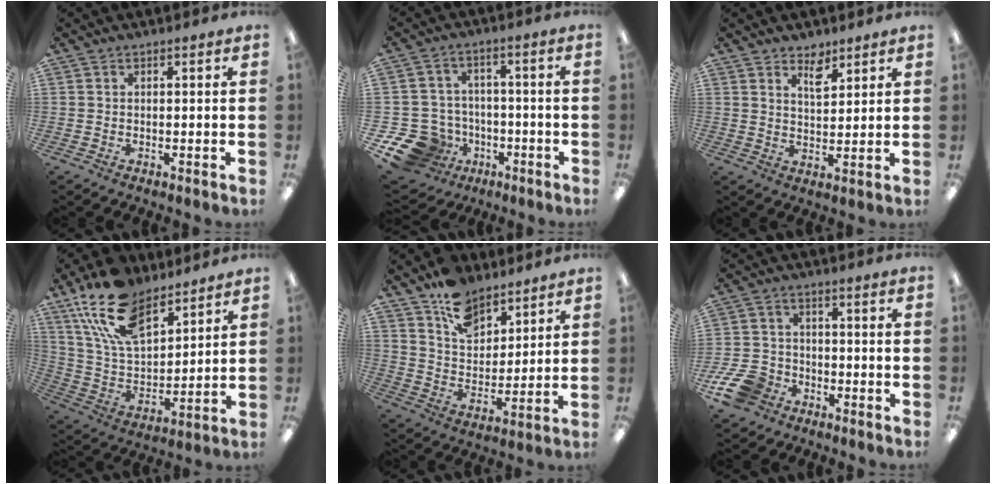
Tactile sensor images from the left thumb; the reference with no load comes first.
{"total": 12.8, "force": [-6.3, 10.1, 4.7], "torque": [-0.117, 0.044, -0.102]}
{"total": 5.4, "force": [4.1, 2.6, 2.5], "torque": [-0.019, -0.025, 0.067]}
{"total": 18.9, "force": [12.6, 9.5, 10.4], "torque": [-0.217, -0.052, 0.232]}
{"total": 11.9, "force": [8.9, 6.7, 4.2], "torque": [-0.068, -0.054, 0.167]}
{"total": 9.8, "force": [-5.8, 6.7, 4.2], "torque": [-0.097, 0.037, -0.107]}